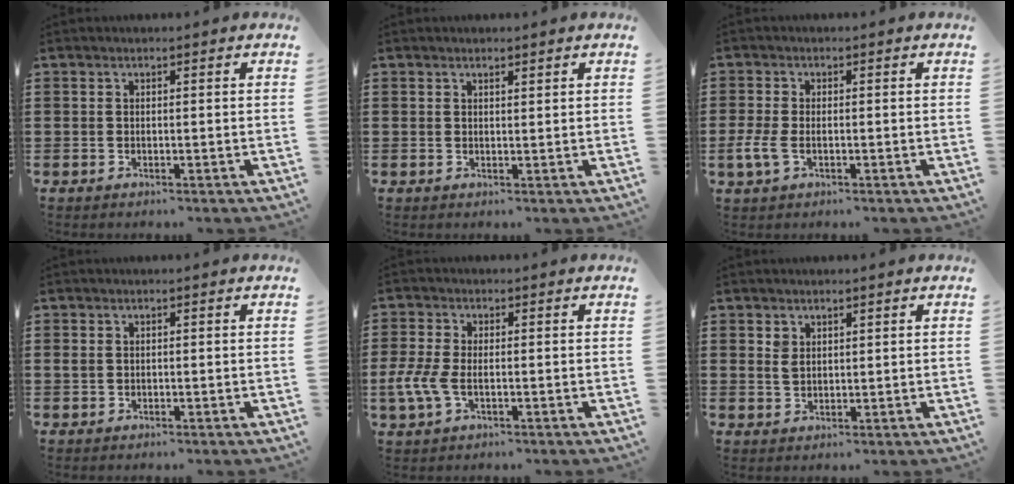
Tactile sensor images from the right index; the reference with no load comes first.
{"total": 0.8, "force": [0.7, 0.3, 0.3], "torque": [-0.007, 0.001, 0.014]}
{"total": 3.2, "force": [-0.9, 1.8, 2.5], "torque": [-0.067, -0.007, -0.021]}
{"total": 0.7, "force": [0.0, 0.6, 0.5], "torque": [-0.019, 0.000, -0.004]}
{"total": 4.6, "force": [-1.2, 2.5, 3.6], "torque": [-0.101, -0.008, -0.031]}
{"total": 2.0, "force": [1.3, 1.2, 0.9], "torque": [-0.021, 0.004, 0.025]}